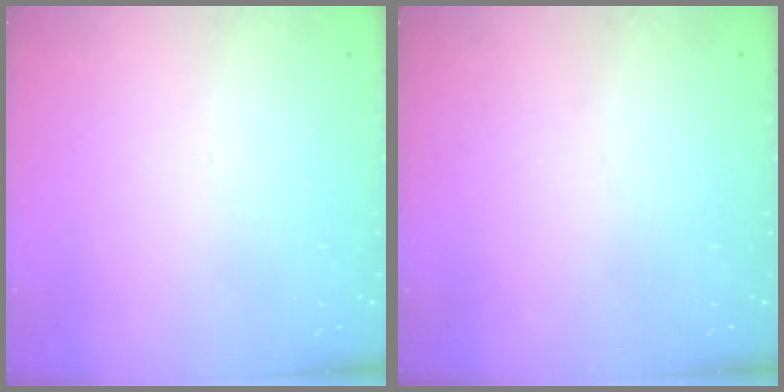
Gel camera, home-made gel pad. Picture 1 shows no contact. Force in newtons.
{"total": 0.0}